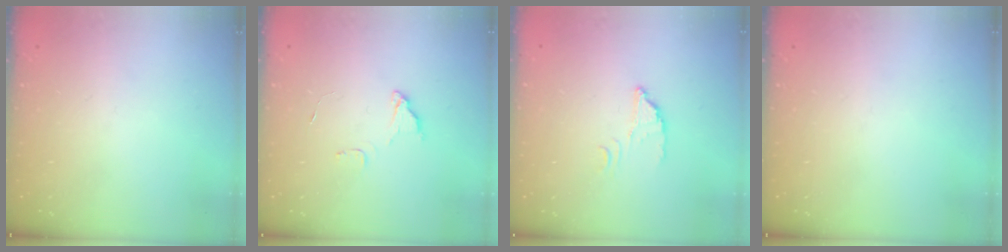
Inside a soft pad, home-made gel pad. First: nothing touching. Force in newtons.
{"total": 5.8, "press": 5.8, "slide": 0.3}
{"total": 2.7, "press": 2.7, "slide": 0.2}
{"total": 0.0}